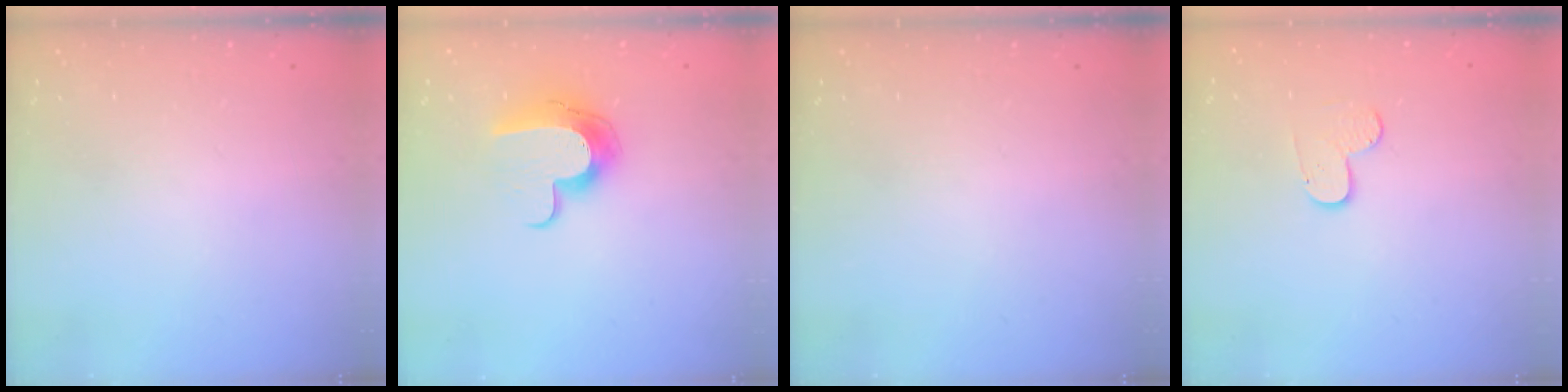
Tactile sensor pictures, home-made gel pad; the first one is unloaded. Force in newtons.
{"total": 11.3, "press": 11.3, "slide": 0.2}
{"total": 0.0}
{"total": 4.0, "press": 4.0, "slide": 0.2}